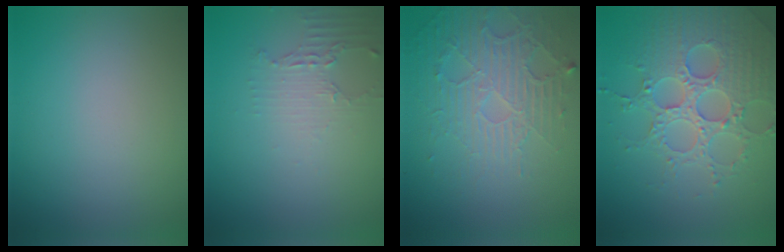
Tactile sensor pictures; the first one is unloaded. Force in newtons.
{"total": 2.0, "press": 1.5, "slide": 1.3}
{"total": 5.7, "press": 3.4, "slide": 4.6}
{"total": 5.3, "press": 5.1, "slide": 1.2}